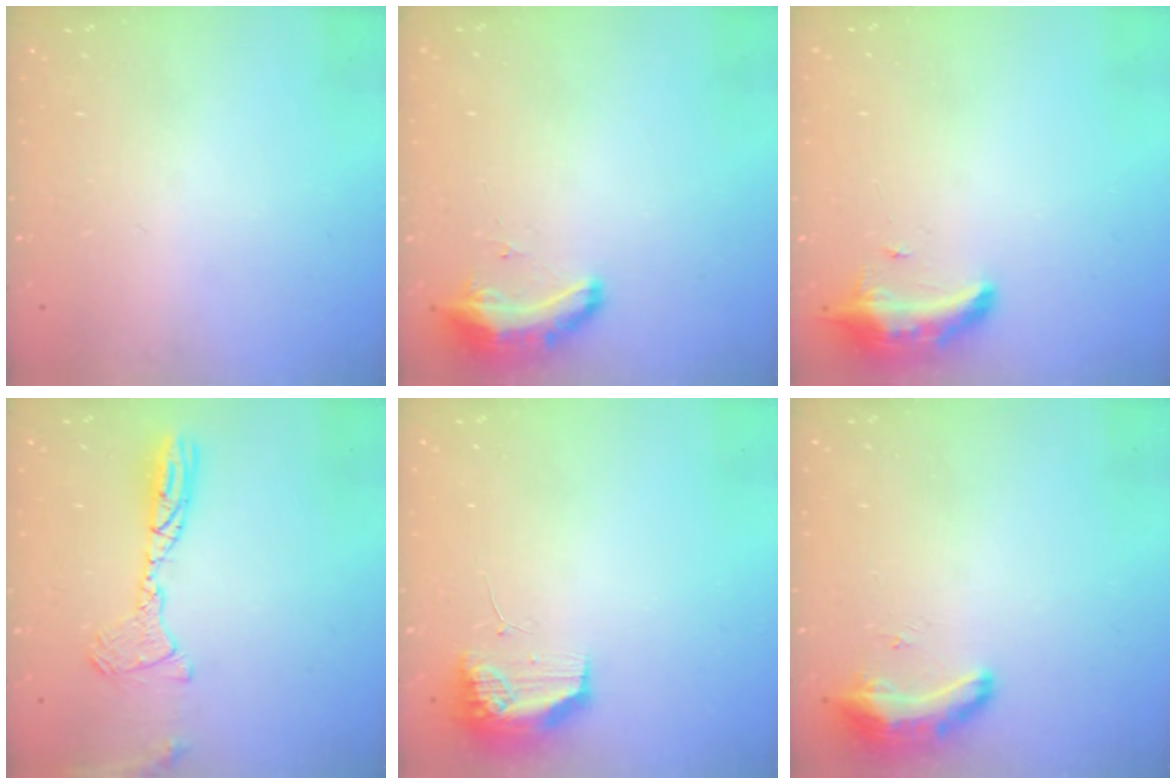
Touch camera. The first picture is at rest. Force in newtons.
{"total": 9.0, "press": 8.7, "slide": 2.3}
{"total": 8.2, "press": 8.1, "slide": 1.6}
{"total": 13.0, "press": 12.6, "slide": 3.3}
{"total": 9.7, "press": 9.6, "slide": 1.5}
{"total": 8.4, "press": 8.3, "slide": 1.3}